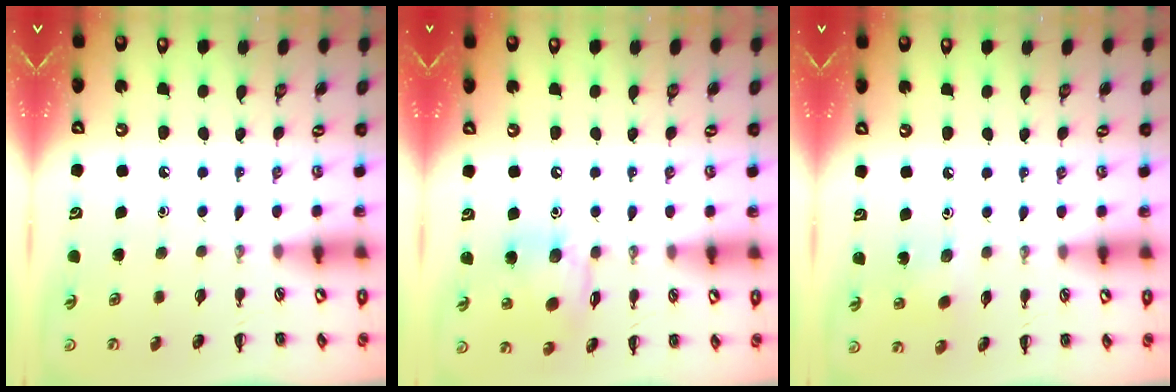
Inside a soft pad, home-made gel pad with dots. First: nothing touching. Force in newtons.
{"total": 10.4, "press": 10.3, "slide": 1.5}
{"total": 2.5, "press": 2.4, "slide": 0.7}